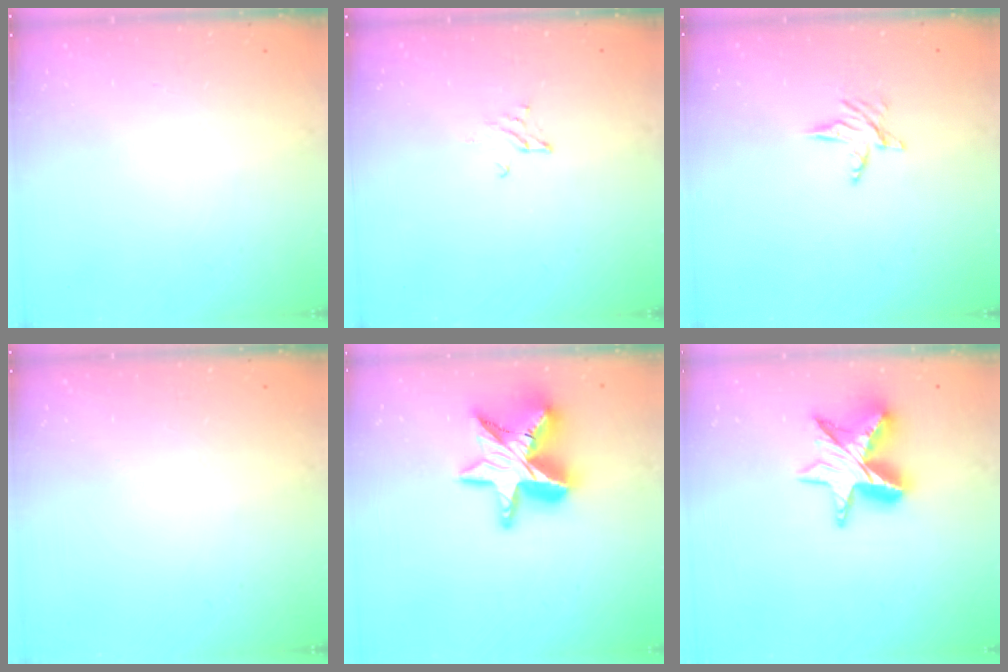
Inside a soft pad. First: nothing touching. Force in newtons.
{"total": 2.1, "press": 2.1, "slide": 0.2}
{"total": 5.6, "press": 5.6, "slide": 0.5}
{"total": 0.0}
{"total": 20.0, "press": 19.9, "slide": 1.7}
{"total": 13.1, "press": 13.1, "slide": 1.0}